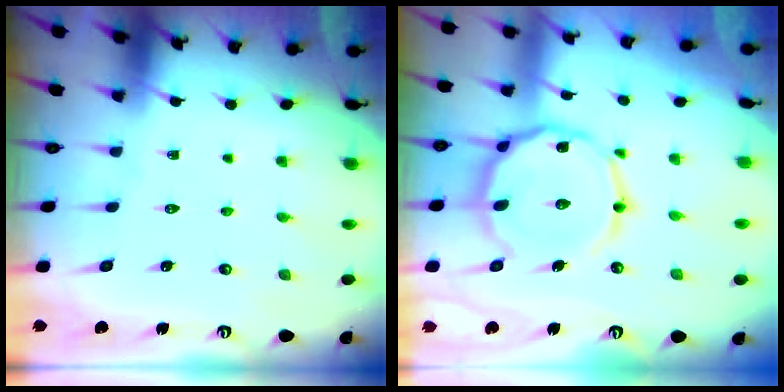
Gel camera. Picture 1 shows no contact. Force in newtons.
{"total": 15.6, "press": 15.6, "slide": 1.1}